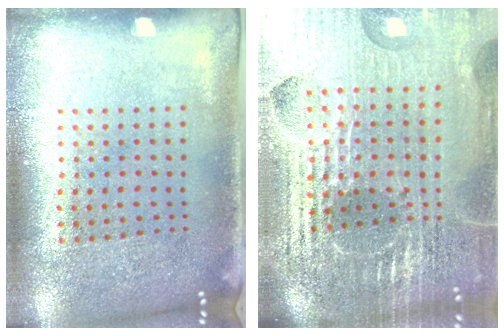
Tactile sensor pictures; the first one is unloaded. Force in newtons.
{"total": 6.5, "press": 5.7, "slide": 3.1}